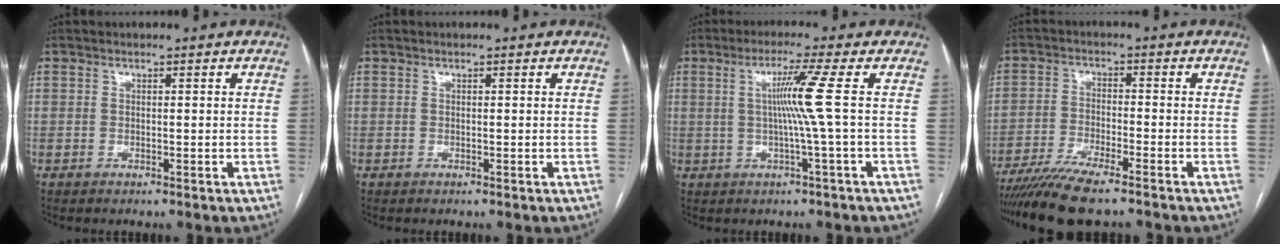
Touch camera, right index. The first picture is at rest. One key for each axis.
{"total": 0.0}
{"total": 6.1, "fx": 0.5, "fy": -2.3, "fz": 5.6, "tx": -0.107, "ty": 0.001, "tz": 0.014}
{"total": 10.5, "fx": -8.6, "fy": 0.8, "fz": 6.1, "tx": -0.102, "ty": -0.025, "tz": -0.146}